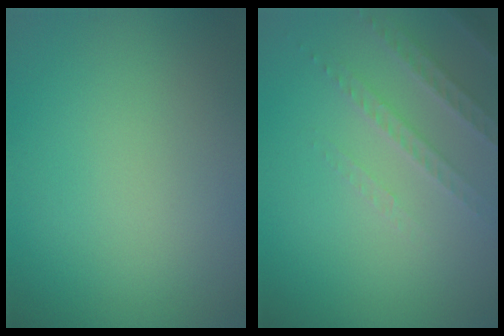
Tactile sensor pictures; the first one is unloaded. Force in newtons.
{"total": 2.5, "press": 2.4, "slide": 0.7}